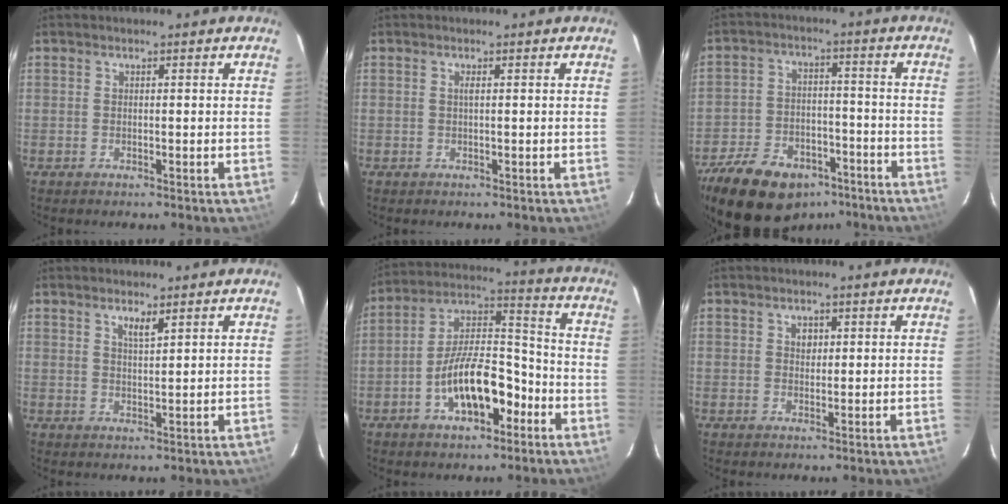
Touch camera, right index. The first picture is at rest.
{"total": 0.6, "force": [0.1, -0.2, 0.6], "torque": [-0.011, 0.001, 0.000]}
{"total": 20.3, "force": [-13.7, 11.4, 9.6], "torque": [-0.215, 0.011, -0.200]}
{"total": 2.5, "force": [1.6, 0.5, 1.8], "torque": [-0.029, 0.002, 0.029]}
{"total": 14.1, "force": [-6.4, 6.1, 10.9], "torque": [-0.200, 0.024, -0.103]}
{"total": 1.6, "force": [0.5, 1.4, 0.6], "torque": [-0.007, 0.006, 0.009]}